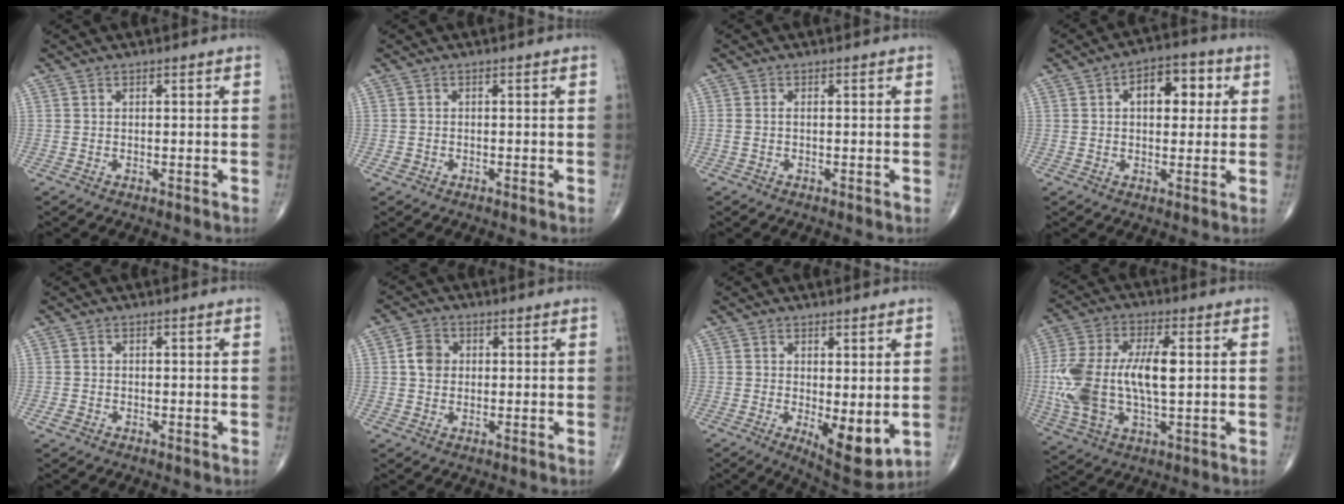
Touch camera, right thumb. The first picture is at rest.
{"total": 0.7, "force": [-0.4, 0.6, 0.2], "torque": [-0.005, 0.002, -0.008]}
{"total": 0.9, "force": [-0.1, 0.3, 0.9], "torque": [-0.023, 0.000, -0.002]}
{"total": 9.1, "force": [2.2, 5.3, 7.1], "torque": [-0.072, 0.013, 0.028]}
{"total": 1.1, "force": [-0.5, 0.8, 0.5], "torque": [-0.012, 0.002, -0.009]}
{"total": 4.3, "force": [0.6, 3.5, 2.4], "torque": [-0.035, 0.003, 0.005]}
{"total": 8.7, "force": [-1.2, 3.3, 7.9], "torque": [-0.107, -0.026, -0.006]}
{"total": 18.1, "force": [0.4, 8.6, 15.9], "torque": [-0.348, 0.008, 0.010]}